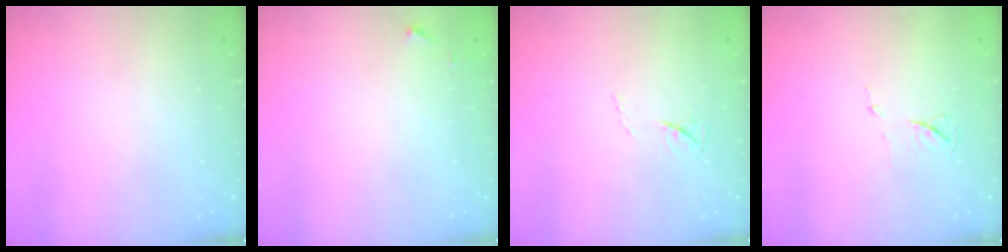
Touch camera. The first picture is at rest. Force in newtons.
{"total": 3.8, "press": 3.8, "slide": 0.5}
{"total": 3.3, "press": 3.2, "slide": 0.5}
{"total": 6.0, "press": 6.0, "slide": 0.7}